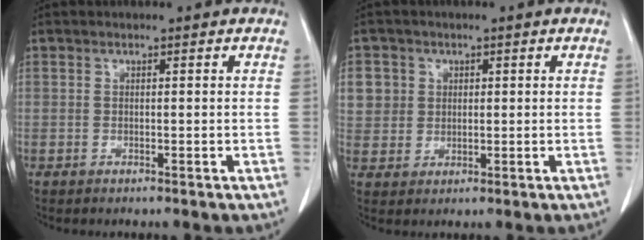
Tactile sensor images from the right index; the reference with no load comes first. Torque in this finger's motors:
{"motor_torque": [0.04, 0.09, 0.06, 0.04]}